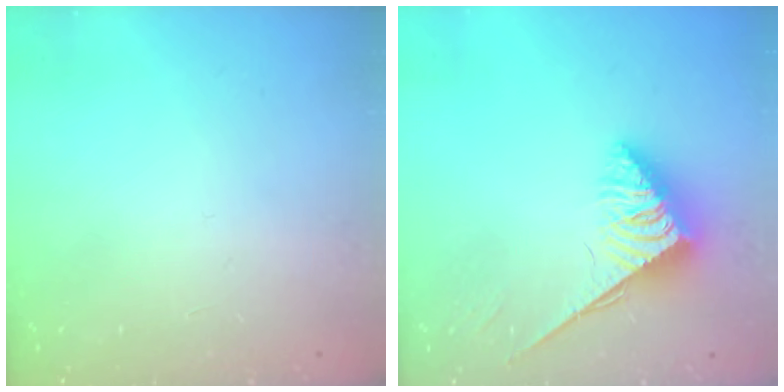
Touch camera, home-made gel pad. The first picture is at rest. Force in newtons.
{"total": 3.8, "press": 3.8, "slide": 0.6}